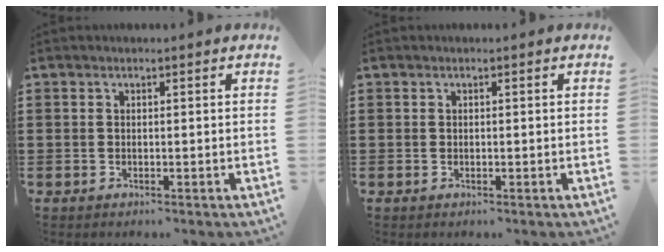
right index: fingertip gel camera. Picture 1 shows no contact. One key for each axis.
{"total": 0.0}